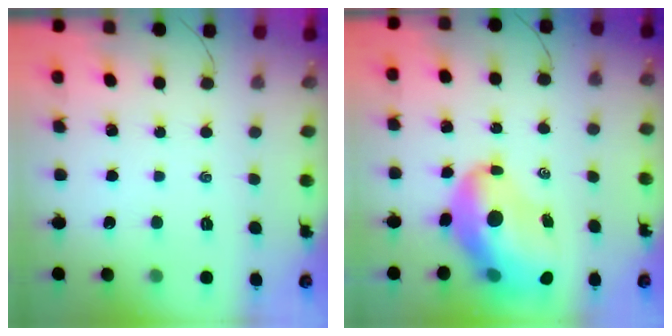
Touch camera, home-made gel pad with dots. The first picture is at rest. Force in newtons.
{"total": 15.4, "press": 14.7, "slide": 4.5}